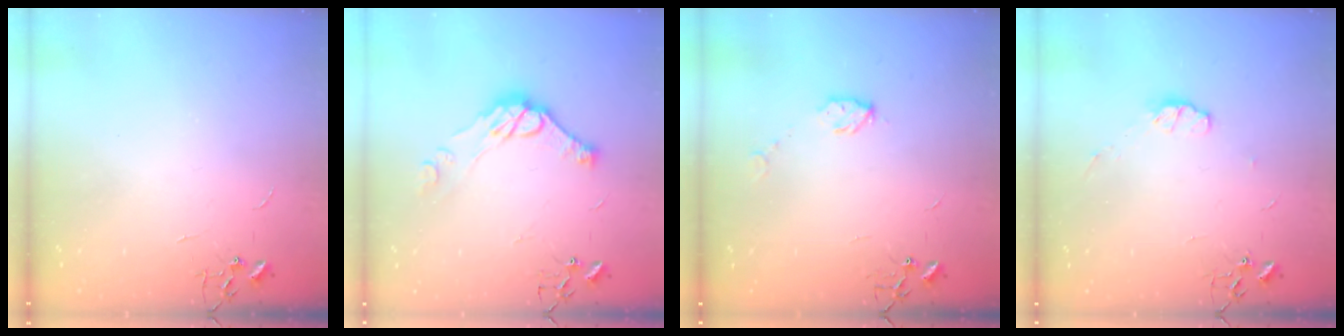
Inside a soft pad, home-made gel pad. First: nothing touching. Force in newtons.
{"total": 11.5, "press": 11.4, "slide": 0.8}
{"total": 5.1, "press": 5.0, "slide": 0.7}
{"total": 5.2, "press": 5.1, "slide": 0.8}